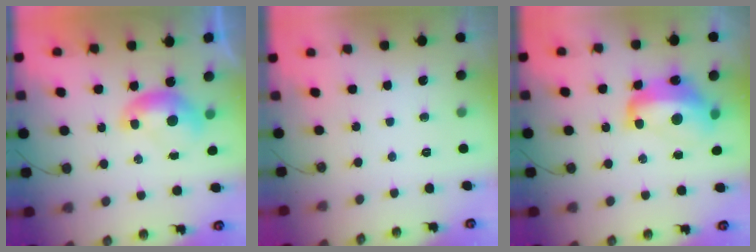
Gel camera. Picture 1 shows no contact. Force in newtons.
{"total": 0.0}
{"total": 8.9, "press": 8.9, "slide": 0.9}